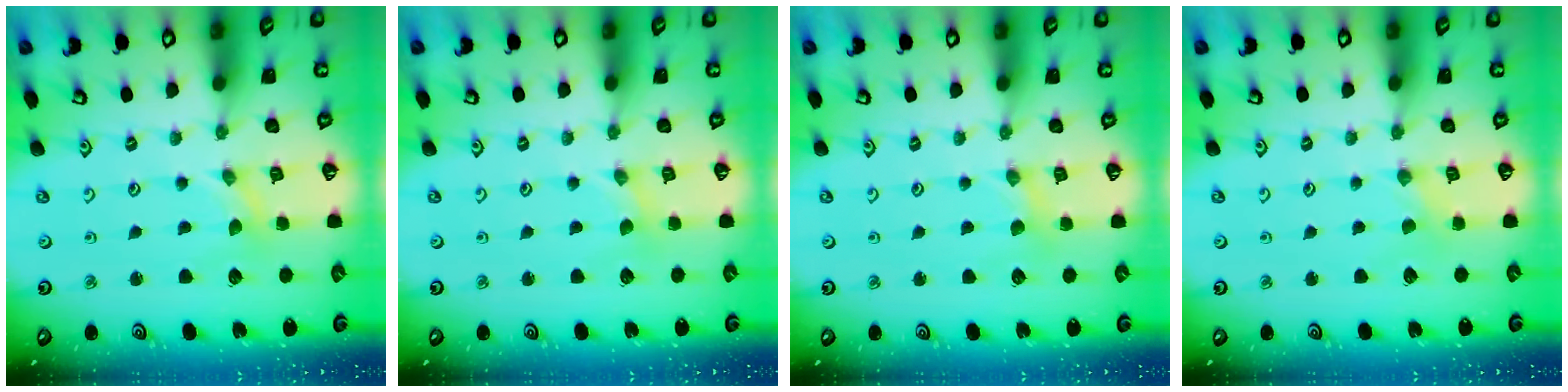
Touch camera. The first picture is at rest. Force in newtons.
{"total": 0.0}
{"total": 2.3, "press": 2.3, "slide": 0.2}
{"total": 0.0}